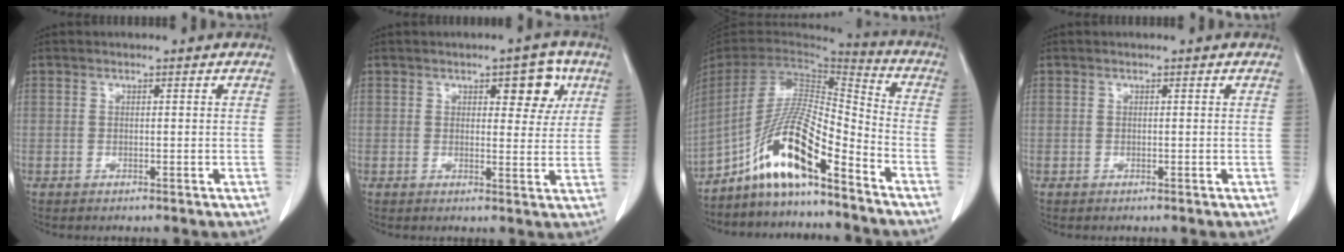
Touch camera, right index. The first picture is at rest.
{"total": 5.7, "force": [2.6, 2.4, 4.5], "torque": [-0.047, 0.005, 0.030]}
{"total": 13.7, "force": [-9.4, 1.6, 9.9], "torque": [-0.188, 0.005, -0.172]}
{"total": 0.0}